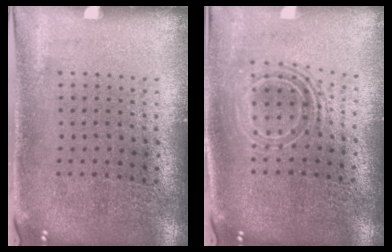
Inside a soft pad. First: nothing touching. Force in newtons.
{"total": 1.7, "press": 1.3, "slide": 1.1}